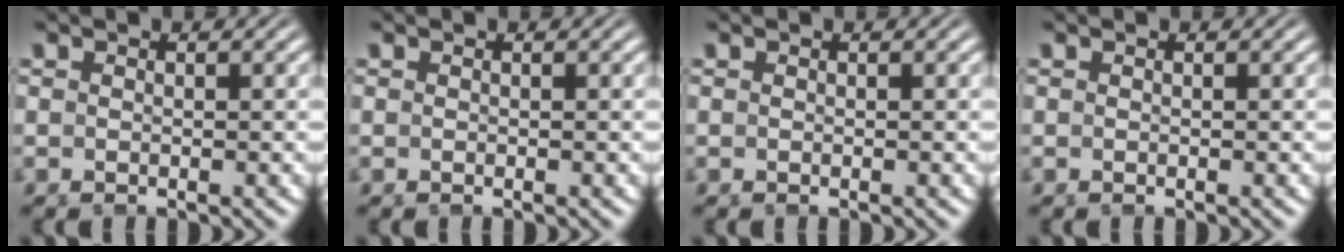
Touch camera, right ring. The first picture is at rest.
{"total": 0.0}
{"total": 0.0}
{"total": 0.0}